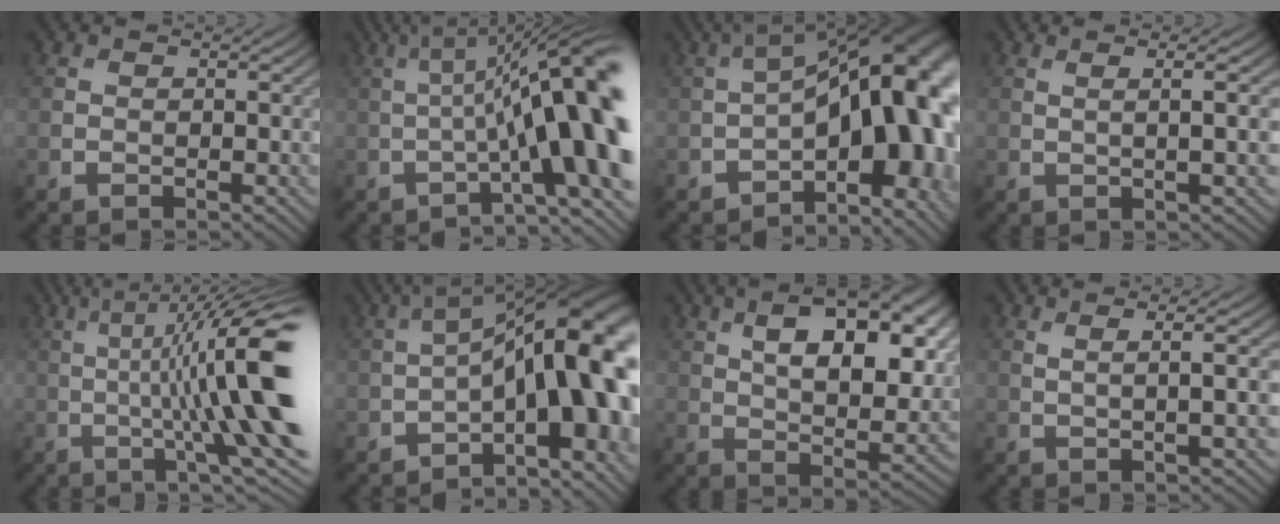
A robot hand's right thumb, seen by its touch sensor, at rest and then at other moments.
{"total": 15.8, "force": [-1.1, 3.4, 15.4], "torque": [-0.194, 0.023, -0.012]}
{"total": 16.7, "force": [-2.2, 7.8, 14.6], "torque": [-0.192, 0.002, -0.024]}
{"total": 4.6, "force": [0.8, 0.8, 4.4], "torque": [-0.063, 0.019, 0.012]}
{"total": 16.7, "force": [0.3, 3.5, 16.4], "torque": [-0.228, 0.017, 0.018]}
{"total": 16.4, "force": [-2.0, 6.1, 15.1], "torque": [-0.201, 0.011, -0.026]}
{"total": 16.0, "force": [5.8, 7.5, 12.8], "torque": [-0.189, 0.015, 0.083]}
{"total": 5.1, "force": [1.2, 0.9, 4.9], "torque": [-0.075, 0.021, 0.018]}